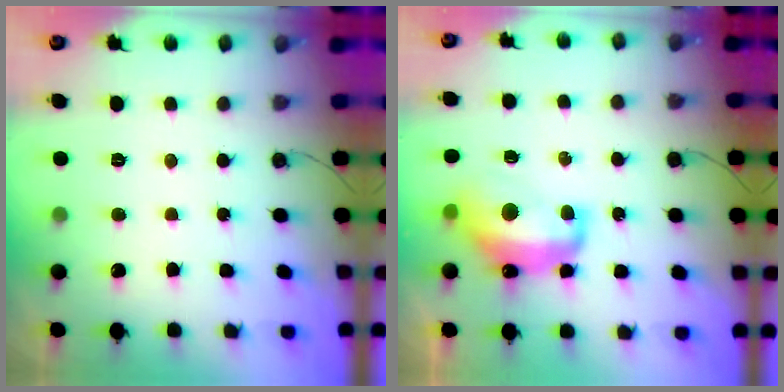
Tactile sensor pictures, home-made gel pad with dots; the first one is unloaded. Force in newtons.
{"total": 13.1, "press": 13.1, "slide": 1.3}